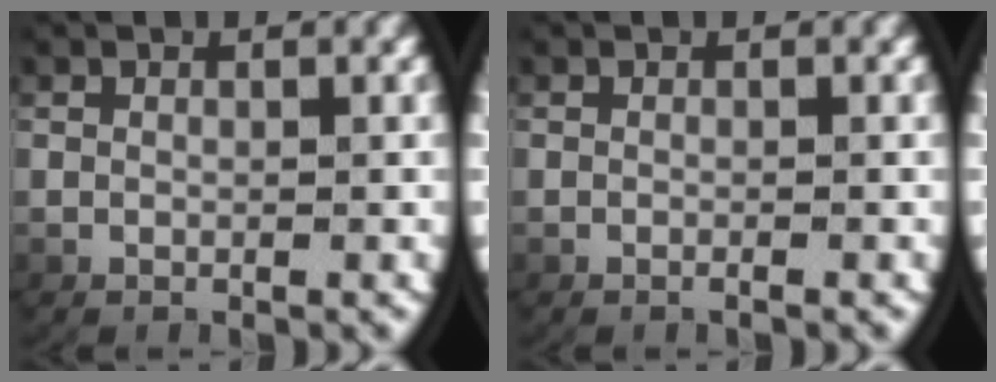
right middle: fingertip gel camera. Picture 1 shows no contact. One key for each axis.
{"total": 0.7, "fx": -0.6, "fy": 0.1, "fz": 0.3, "tx": -0.006, "ty": 0.007, "tz": -0.014}